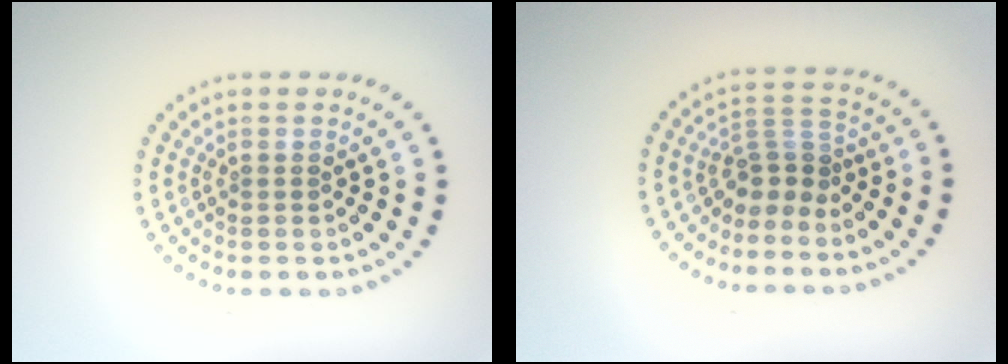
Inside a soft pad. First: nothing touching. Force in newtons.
{"total": 2.8, "press": 1.8, "slide": 2.1}